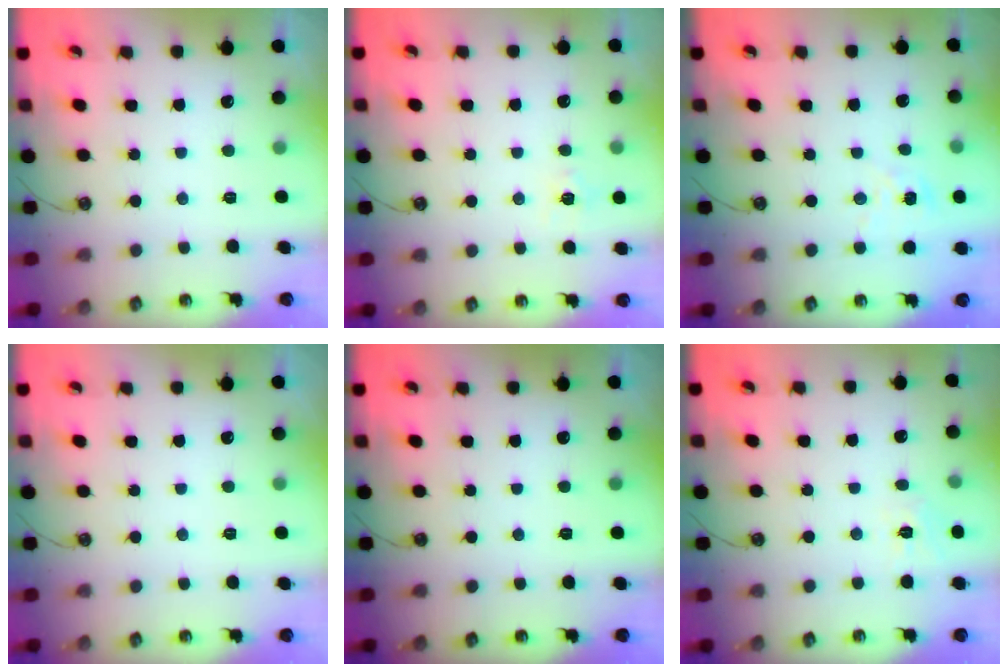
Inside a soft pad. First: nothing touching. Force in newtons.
{"total": 5.1, "press": 5.1, "slide": 0.4}
{"total": 2.9, "press": 2.8, "slide": 0.3}
{"total": 0.0}
{"total": 0.0}
{"total": 5.7, "press": 5.7, "slide": 0.5}